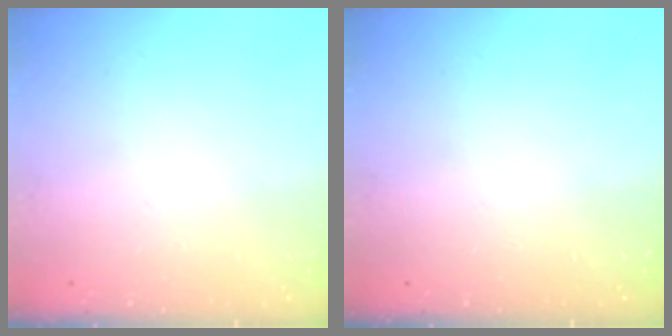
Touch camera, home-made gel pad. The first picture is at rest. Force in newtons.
{"total": 0.0}